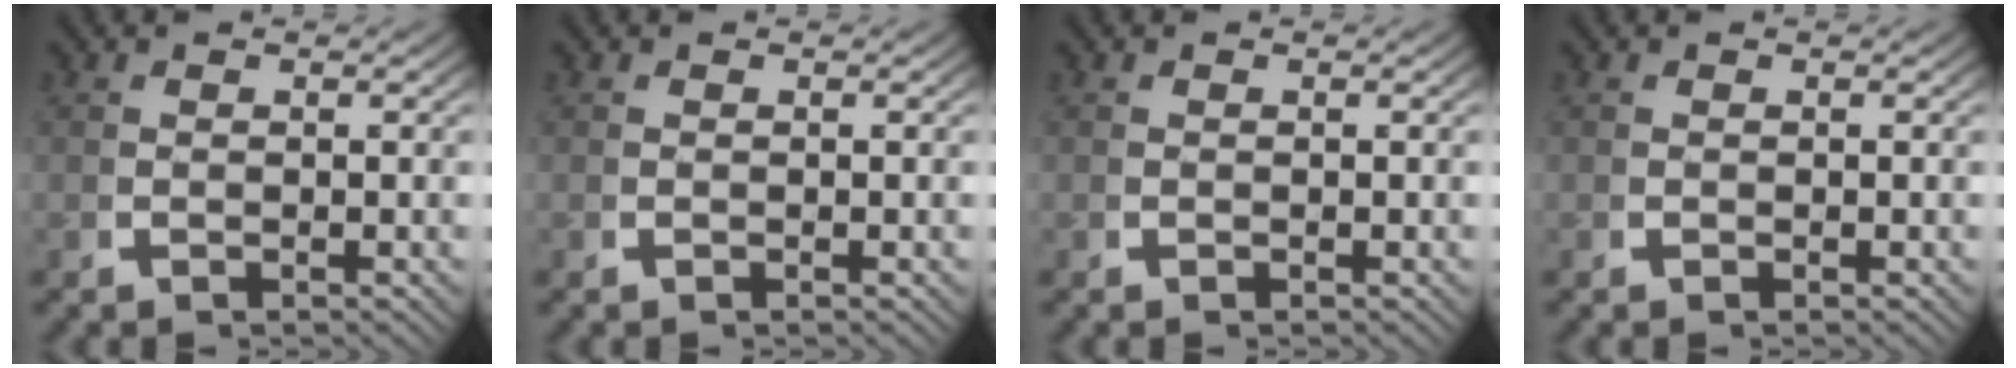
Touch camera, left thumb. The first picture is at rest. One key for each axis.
{"total": 0.0}
{"total": 0.0}
{"total": 0.0}